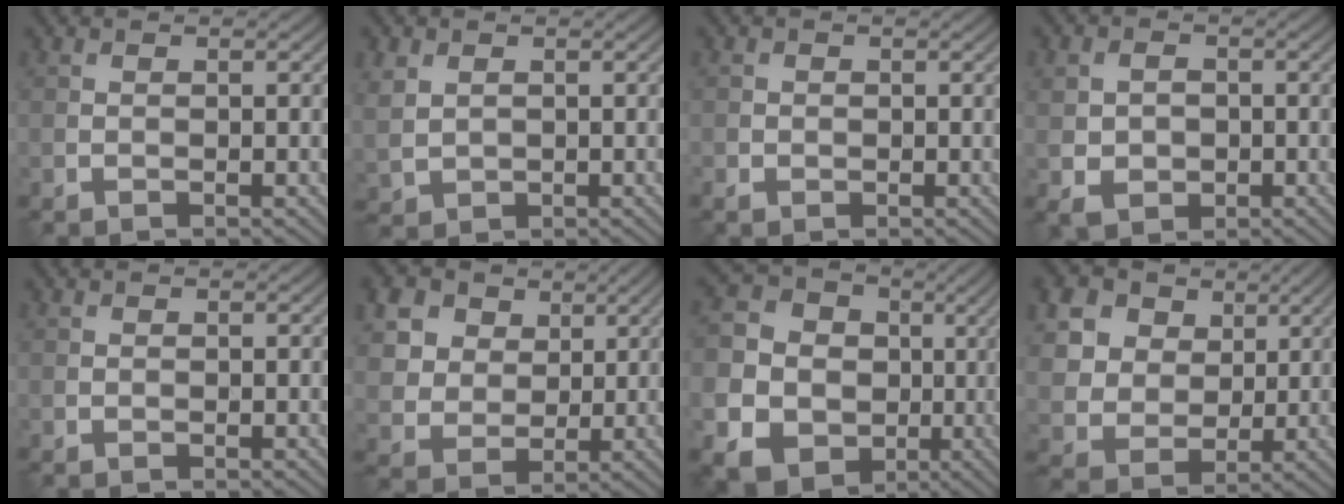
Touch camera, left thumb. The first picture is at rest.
{"total": 3.1, "force": [1.0, 2.4, 1.6], "torque": [-0.054, -0.003, 0.022]}
{"total": 1.3, "force": [-0.3, 1.2, 0.3], "torque": [-0.004, -0.004, -0.010]}
{"total": 3.8, "force": [-0.5, 3.1, 2.1], "torque": [-0.053, -0.008, -0.003]}
{"total": 0.0}
{"total": 13.3, "force": [6.8, 9.9, 5.8], "torque": [-0.201, 0.016, 0.150]}
{"total": 16.0, "force": [-2.2, 14.7, 5.9], "torque": [-0.197, -0.007, -0.053]}
{"total": 16.9, "force": [8.4, 12.8, 7.3], "torque": [-0.247, 0.019, 0.190]}